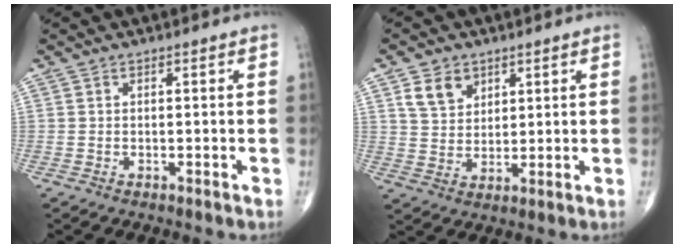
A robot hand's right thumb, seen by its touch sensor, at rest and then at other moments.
{"total": 6.4, "force": [3.4, 4.6, 2.9], "torque": [-0.034, -0.018, 0.066]}